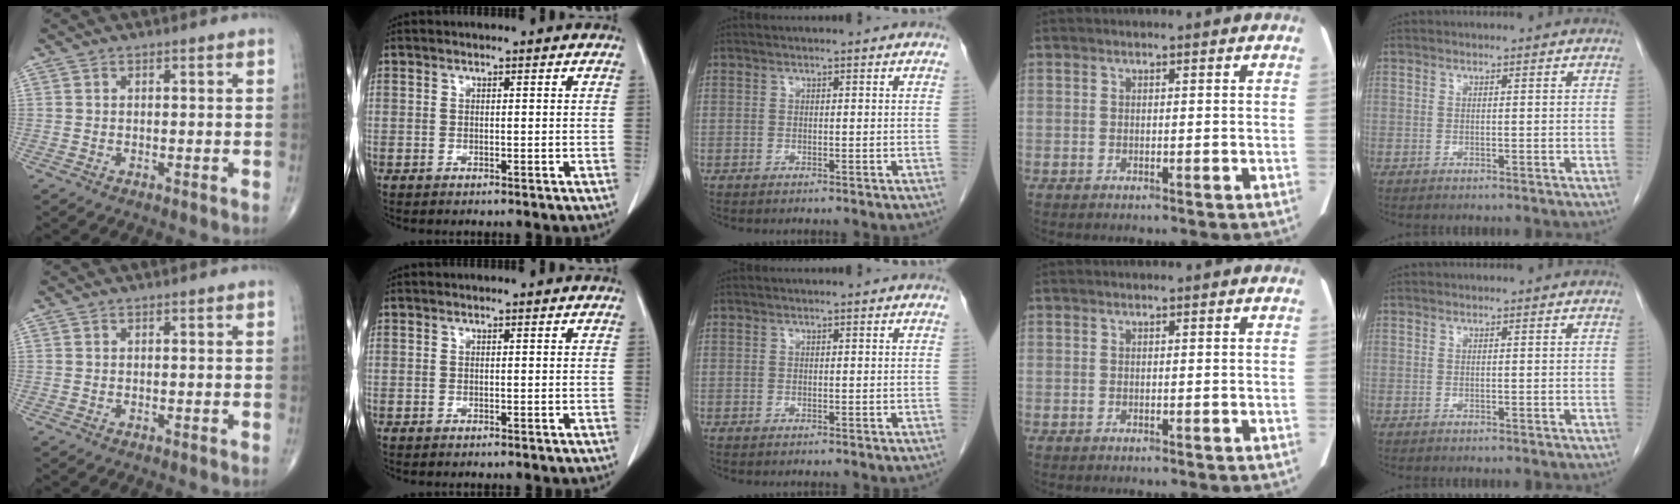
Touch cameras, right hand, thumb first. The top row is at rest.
{}